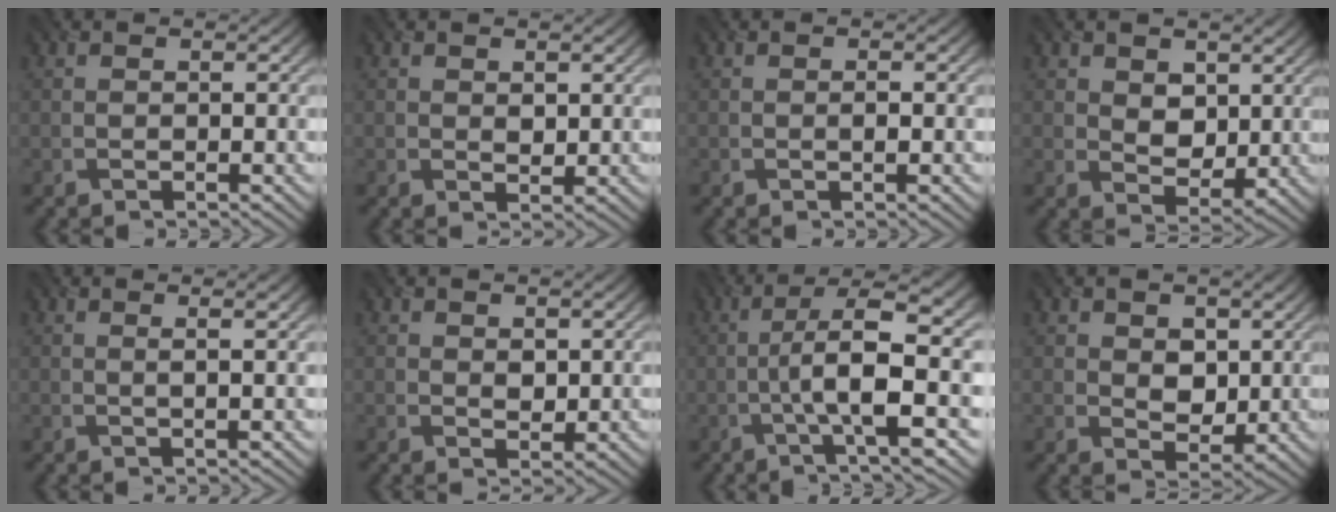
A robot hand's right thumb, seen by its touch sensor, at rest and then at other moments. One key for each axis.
{"total": 1.5, "fx": 0.6, "fy": 1.0, "fz": 0.9, "tx": -0.021, "ty": -0.006, "tz": 0.013}
{"total": 0.9, "fx": -0.1, "fy": 0.2, "fz": 0.9, "tx": -0.015, "ty": -0.001, "tz": -0.001}
{"total": 4.9, "fx": 1.7, "fy": 3.6, "fz": 2.9, "tx": -0.069, "ty": -0.004, "tz": 0.021}
{"total": 2.0, "fx": 0.7, "fy": 0.4, "fz": 1.9, "tx": -0.031, "ty": 0.009, "tz": 0.006}
{"total": 1.8, "fx": 0.7, "fy": 1.2, "fz": 1.1, "tx": -0.025, "ty": -0.006, "tz": 0.014}
{"total": 10.8, "fx": -1.2, "fy": 1.8, "fz": 10.5, "tx": -0.165, "ty": 0.022, "tz": -0.025}
{"total": 4.2, "fx": 1.2, "fy": 3.1, "fz": 2.6, "tx": -0.060, "ty": -0.005, "tz": 0.012}